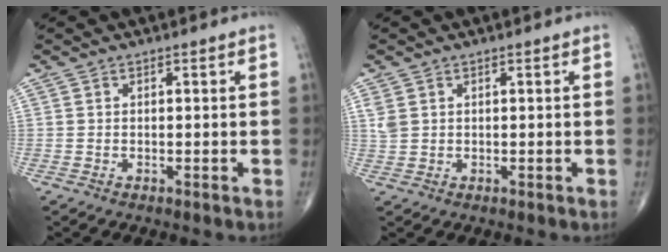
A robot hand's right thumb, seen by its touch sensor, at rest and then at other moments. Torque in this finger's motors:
{"motor_torque": [0.44, 0.75, 0.32, 0.25, 0.00]}